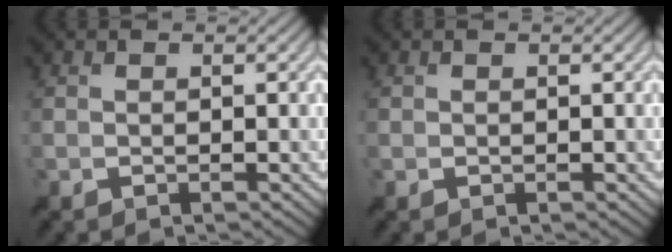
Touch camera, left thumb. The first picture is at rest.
{"total": 0.0}